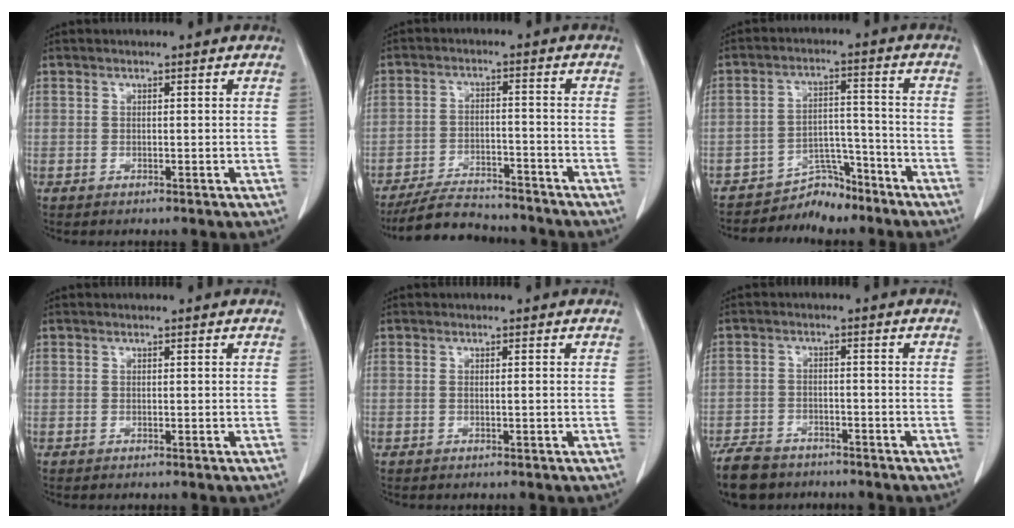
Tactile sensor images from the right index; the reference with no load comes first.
{"total": 9.9, "force": [-9.3, 2.2, 2.6], "torque": [-0.040, 0.000, -0.151]}
{"total": 5.9, "force": [-5.4, 2.2, 0.2], "torque": [0.002, 0.028, -0.088]}
{"total": 0.0}
{"total": 0.5, "force": [-0.1, 0.0, 0.5], "torque": [-0.013, 0.000, 0.000]}
{"total": 7.7, "force": [-6.3, 3.7, 2.5], "torque": [-0.048, -0.008, -0.105]}